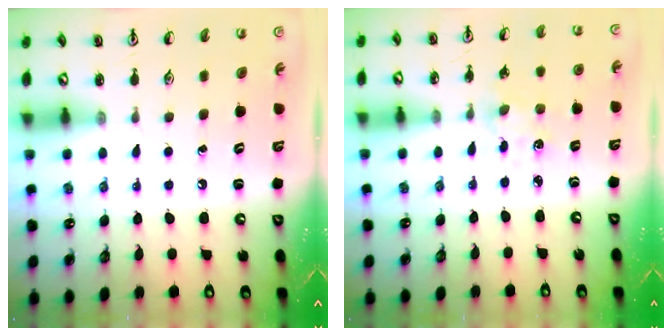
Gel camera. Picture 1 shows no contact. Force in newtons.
{"total": 2.9, "press": 2.9, "slide": 0.4}